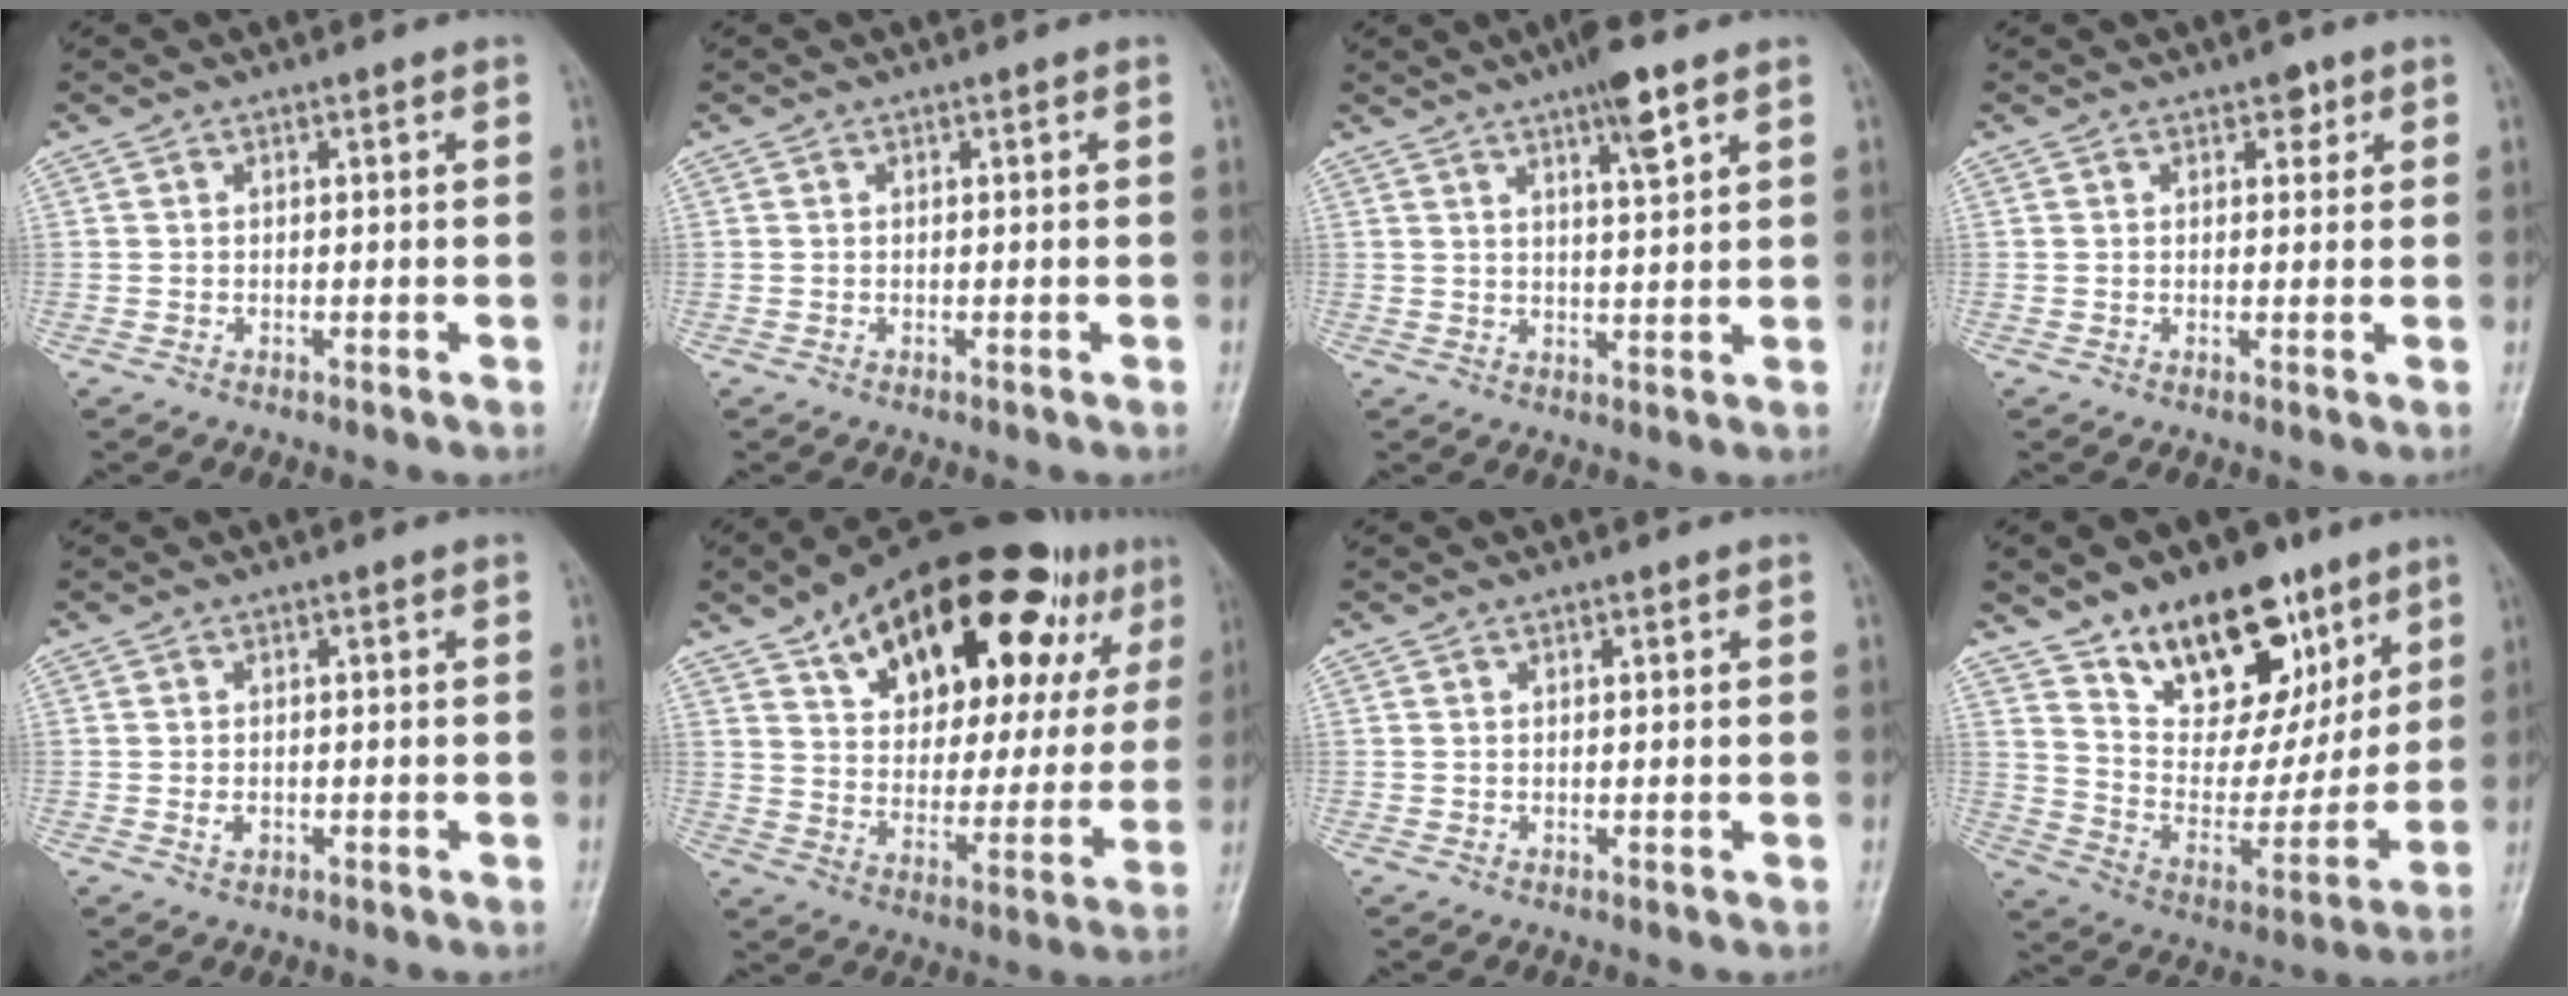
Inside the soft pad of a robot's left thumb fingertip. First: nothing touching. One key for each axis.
{"total": 0.0}
{"total": 6.4, "fx": 3.8, "fy": 1.0, "fz": 5.1, "tx": -0.080, "ty": -0.016, "tz": 0.061}
{"total": 2.4, "fx": 1.4, "fy": 1.5, "fz": 1.3, "tx": -0.001, "ty": -0.003, "tz": 0.015}
{"total": 1.5, "fx": -0.3, "fy": 1.1, "fz": 1.0, "tx": -0.015, "ty": -0.001, "tz": -0.004}
{"total": 30.0, "fx": 16.8, "fy": 13.4, "fz": 20.9, "tx": -0.276, "ty": -0.019, "tz": 0.255}
{"total": 0.7, "fx": 0.4, "fy": 0.3, "fz": 0.5, "tx": -0.008, "ty": -0.001, "tz": 0.006}
{"total": 21.9, "fx": 13.1, "fy": 12.2, "fz": 12.6, "tx": -0.134, "ty": -0.057, "tz": 0.224}